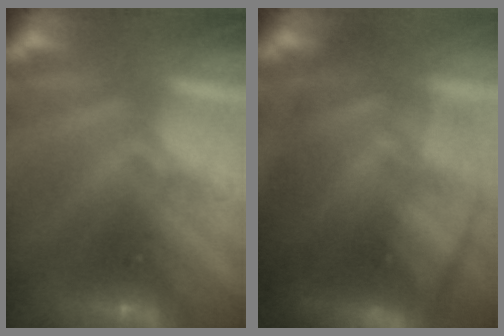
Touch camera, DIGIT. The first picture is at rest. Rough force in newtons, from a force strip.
{"total": 7.3}